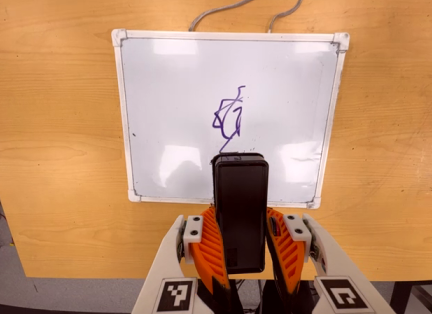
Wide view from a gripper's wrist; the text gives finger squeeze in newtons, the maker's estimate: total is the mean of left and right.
{"total": 11.1, "left": 9.6, "right": 12.5}